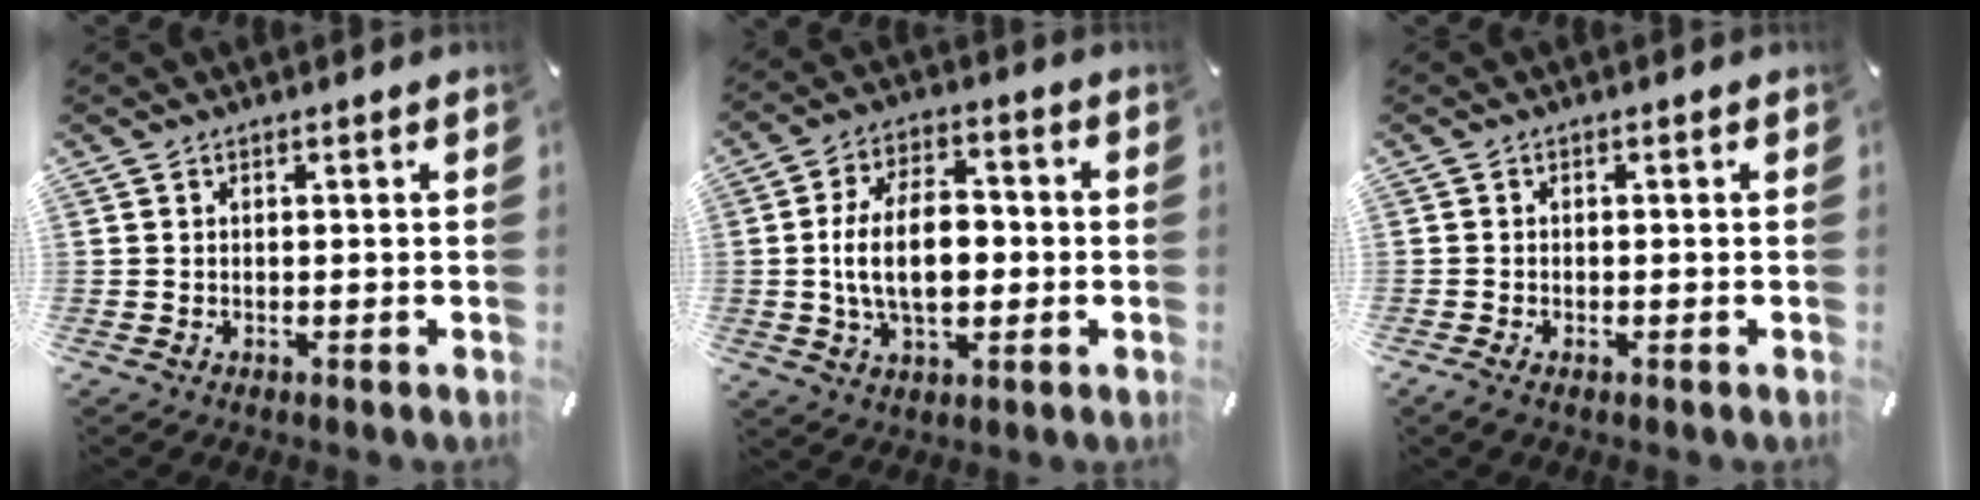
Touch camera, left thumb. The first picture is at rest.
{"total": 13.9, "force": [-1.0, 8.4, 11.0], "torque": [-0.213, 0.007, -0.020]}
{"total": 0.9, "force": [-0.5, 0.5, 0.5], "torque": [-0.011, 0.000, -0.011]}